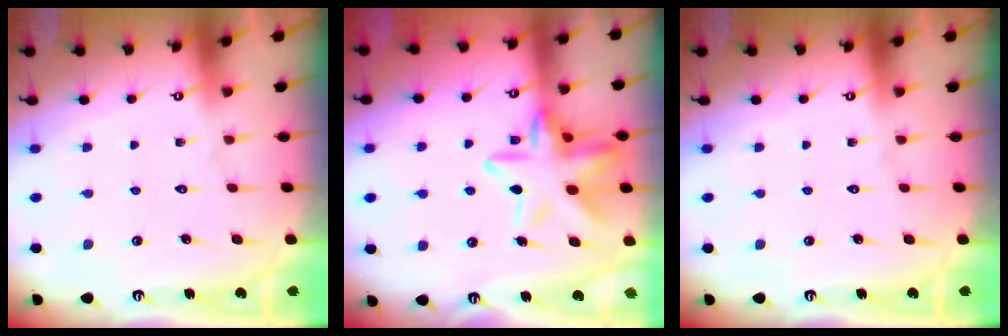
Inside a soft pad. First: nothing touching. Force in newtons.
{"total": 15.9, "press": 15.8, "slide": 1.6}
{"total": 0.0}